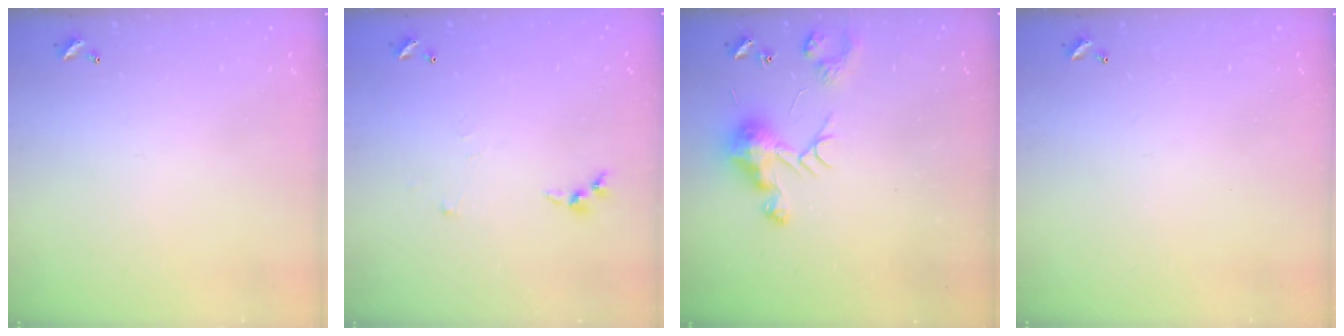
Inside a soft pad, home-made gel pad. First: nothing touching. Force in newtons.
{"total": 3.7, "press": 3.7, "slide": 0.5}
{"total": 8.8, "press": 8.8, "slide": 0.0}
{"total": 0.0}